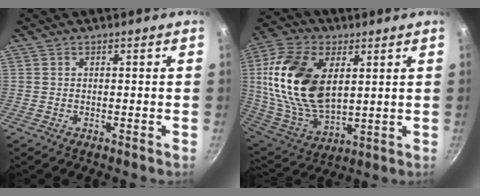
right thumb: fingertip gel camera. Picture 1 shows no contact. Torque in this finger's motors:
{"motor_torque": [2.13, 2.75, 2.24, 0.38, 0.29]}